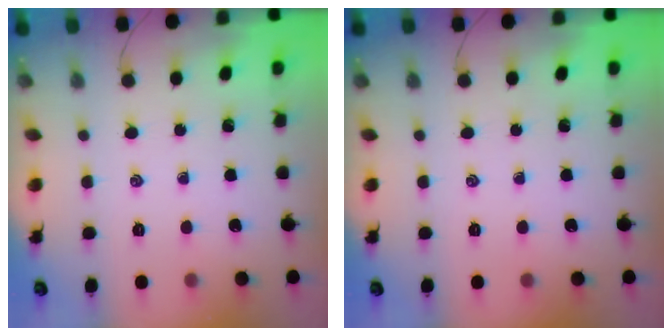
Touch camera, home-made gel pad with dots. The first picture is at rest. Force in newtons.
{"total": 0.0}